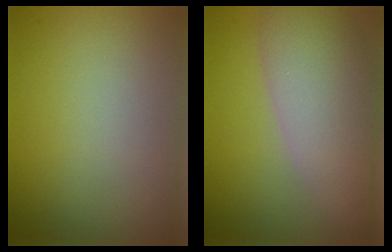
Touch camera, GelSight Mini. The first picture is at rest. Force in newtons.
{"total": 8.1, "press": 8.1, "slide": 0.7}